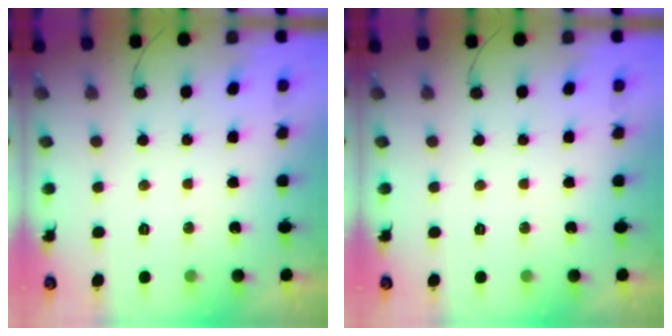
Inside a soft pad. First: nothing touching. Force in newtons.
{"total": 0.0}